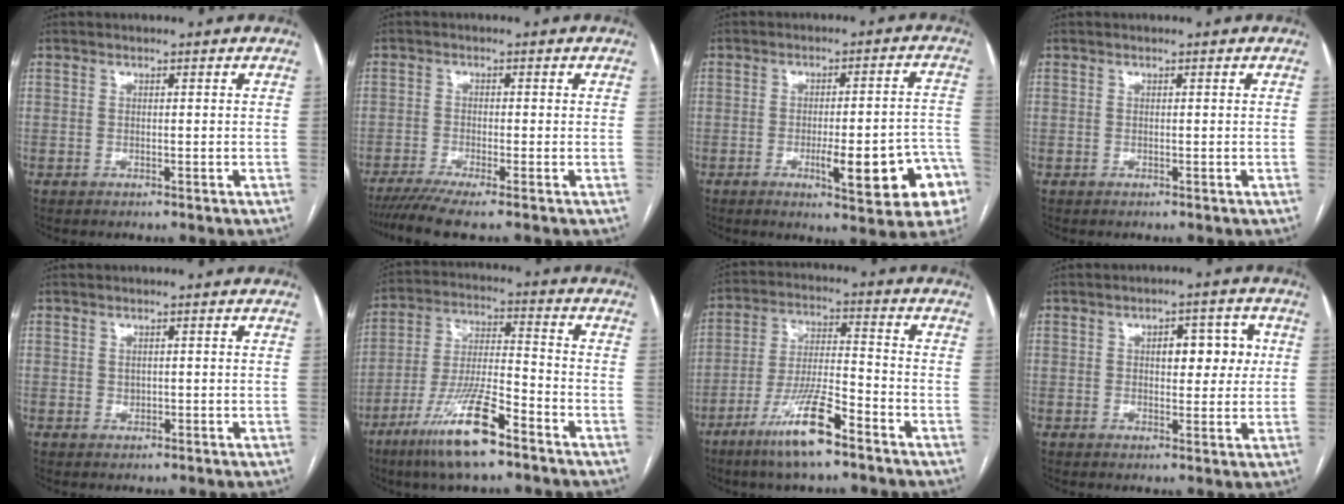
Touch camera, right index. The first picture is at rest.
{"total": 5.8, "force": [-4.6, -0.5, 3.6], "torque": [-0.055, -0.011, -0.078]}
{"total": 13.0, "force": [-5.2, 2.4, 11.7], "torque": [-0.113, 0.022, -0.055]}
{"total": 0.0}
{"total": 0.6, "force": [0.1, 0.6, 0.3], "torque": [-0.004, 0.002, 0.004]}
{"total": 13.5, "force": [-8.4, 2.1, 10.5], "torque": [-0.208, -0.022, -0.150]}
{"total": 11.2, "force": [-7.0, 1.4, 8.6], "torque": [-0.168, -0.017, -0.130]}
{"total": 5.8, "force": [1.3, 2.8, 4.9], "torque": [-0.059, 0.019, 0.020]}